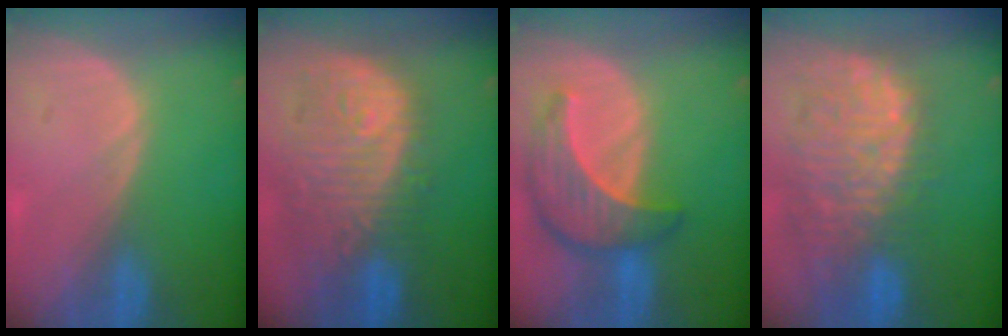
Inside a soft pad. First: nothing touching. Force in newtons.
{"total": 12.0, "press": 10.7, "slide": 5.4}
{"total": 8.7, "press": 7.8, "slide": 3.7}
{"total": 12.7, "press": 11.1, "slide": 6.1}